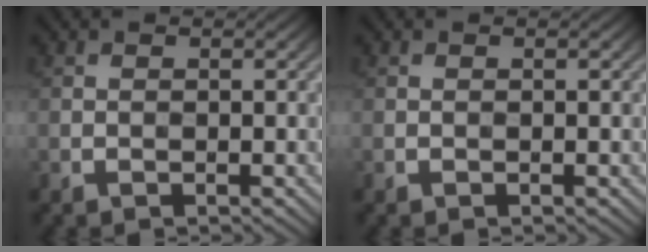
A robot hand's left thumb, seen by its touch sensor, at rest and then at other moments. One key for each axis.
{"total": 0.0}